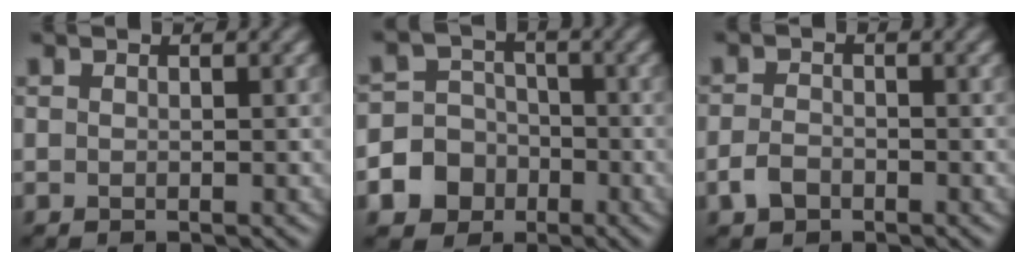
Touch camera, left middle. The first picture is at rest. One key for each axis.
{"total": 8.2, "fx": -4.1, "fy": 7.0, "fz": 1.1, "tx": -0.023, "ty": -0.013, "tz": -0.093}
{"total": 2.1, "fx": -1.6, "fy": 1.0, "fz": 0.7, "tx": -0.016, "ty": 0.000, "tz": -0.036}